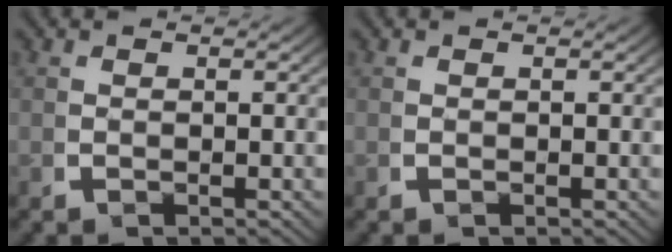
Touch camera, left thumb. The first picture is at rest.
{"total": 0.0}